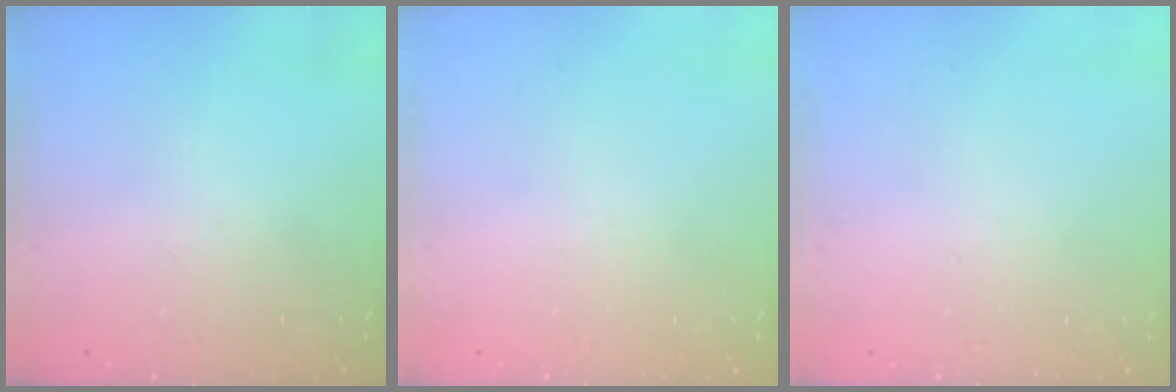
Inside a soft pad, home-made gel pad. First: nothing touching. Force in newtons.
{"total": 0.0}
{"total": 0.0}